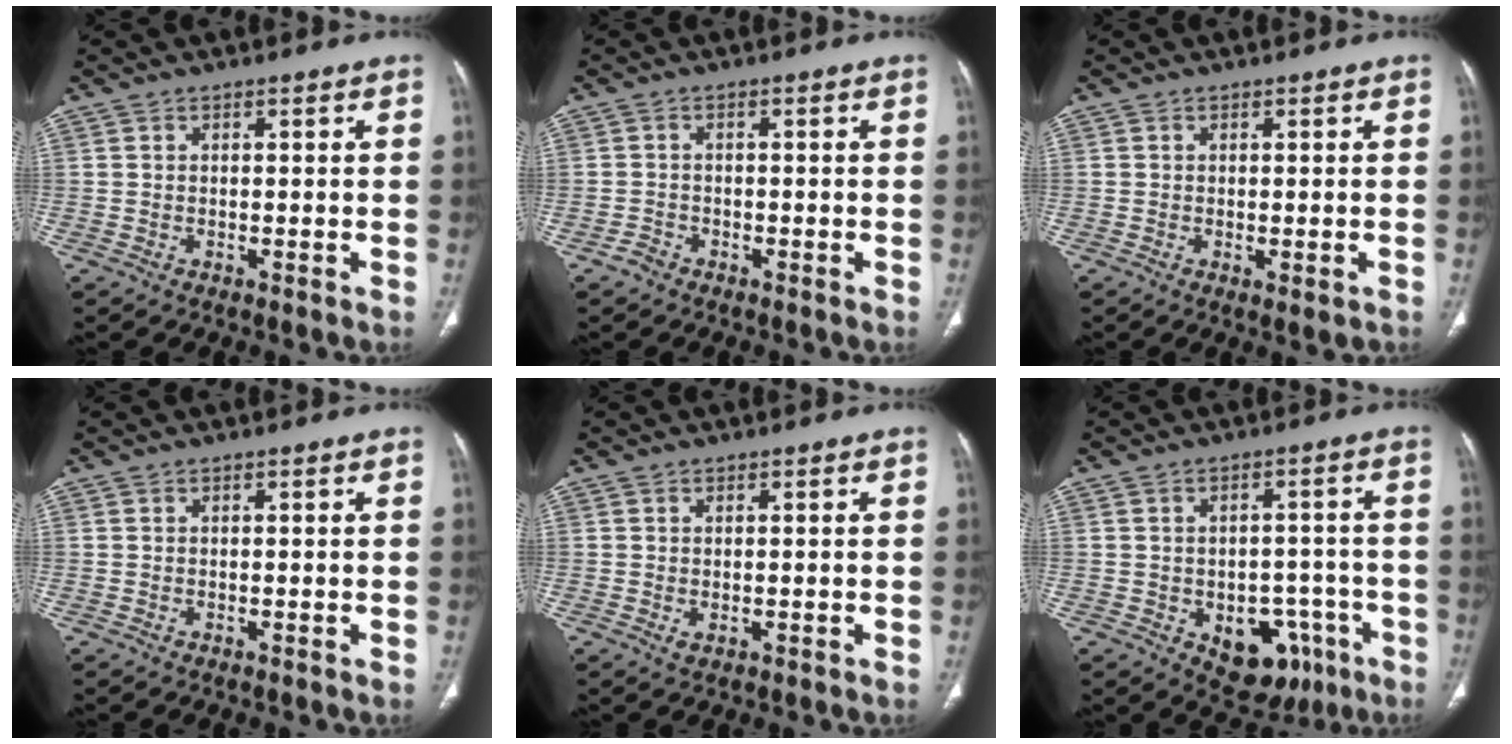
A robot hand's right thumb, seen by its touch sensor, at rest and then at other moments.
{"total": 1.7, "force": [-1.2, 1.1, 0.2], "torque": [-0.009, 0.006, -0.025]}
{"total": 1.8, "force": [-0.6, 0.6, 1.6], "torque": [-0.025, -0.005, -0.004]}
{"total": 0.0}
{"total": 1.1, "force": [-0.2, 0.6, 0.8], "torque": [-0.016, -0.003, 0.001]}
{"total": 11.4, "force": [-4.8, 7.7, 6.9], "torque": [-0.052, 0.031, -0.050]}